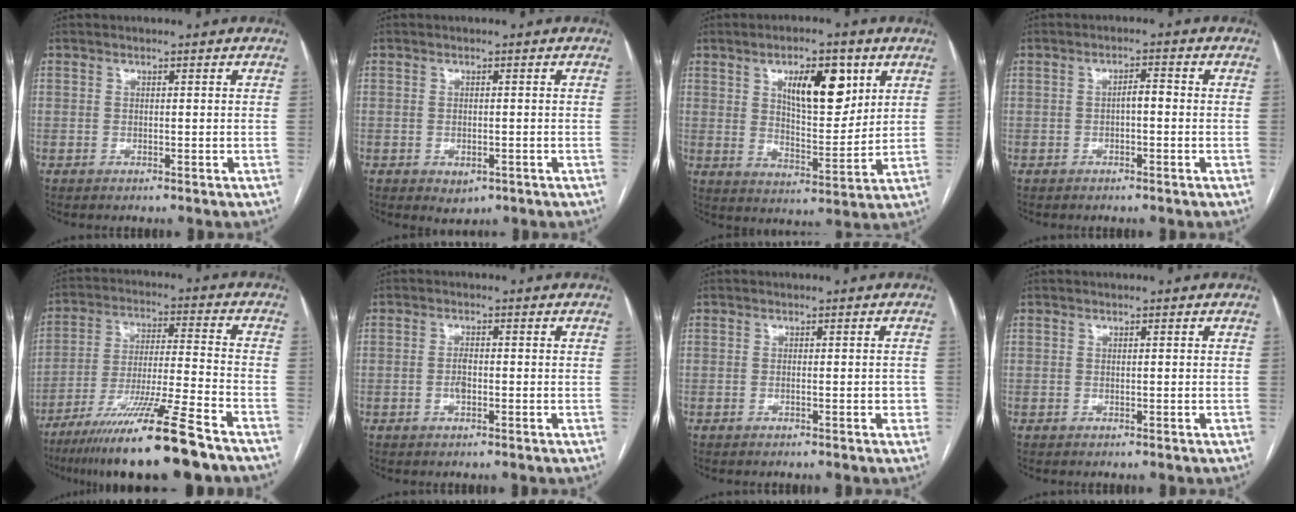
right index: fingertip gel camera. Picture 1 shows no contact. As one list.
[{"total": 2.4, "force": [-1.1, 1.6, 1.5], "torque": [-0.017, -0.001, -0.003]}, {"total": 11.2, "force": [5.0, 4.1, 9.2], "torque": [-0.148, 0.003, 0.087]}, {"total": 2.1, "force": [-0.4, 0.7, 2.0], "torque": [-0.030, 0.007, -0.007]}, {"total": 17.6, "force": [-12.6, -0.4, 12.2], "torque": [-0.214, -0.037, -0.216]}, {"total": 1.9, "force": [-0.5, 0.8, 1.7], "torque": [-0.034, 0.002, -0.008]}, {"total": 1.5, "force": [-0.4, 0.5, 1.4], "torque": [-0.014, 0.002, -0.004]}, {"total": 0.0}]